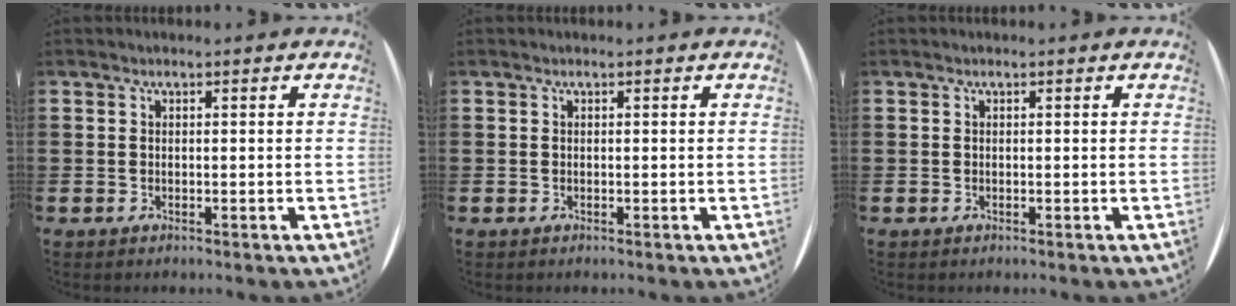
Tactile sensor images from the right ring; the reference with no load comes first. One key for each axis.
{"total": 0.0}
{"total": 0.0}